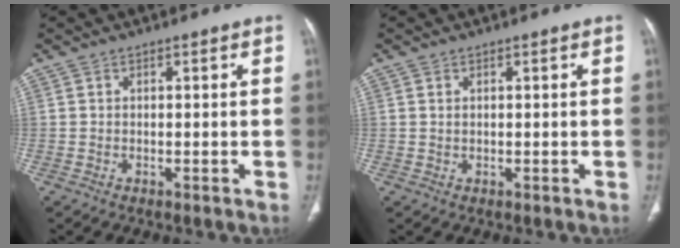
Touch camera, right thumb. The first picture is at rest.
{"total": 0.6, "force": [0.4, 0.3, 0.4], "torque": [-0.008, 0.001, 0.008]}